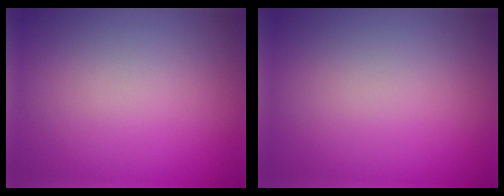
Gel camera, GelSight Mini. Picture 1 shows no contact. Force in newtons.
{"total": 0.0}